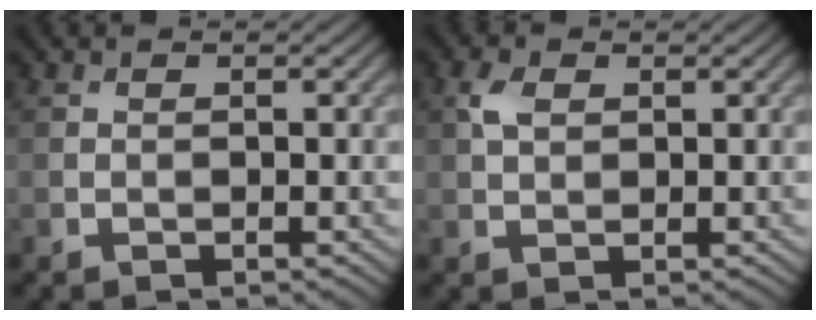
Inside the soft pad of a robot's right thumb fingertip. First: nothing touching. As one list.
[{"total": 2.4, "force": [0.8, 1.5, 1.6], "torque": [-0.043, 0.004, 0.015]}]